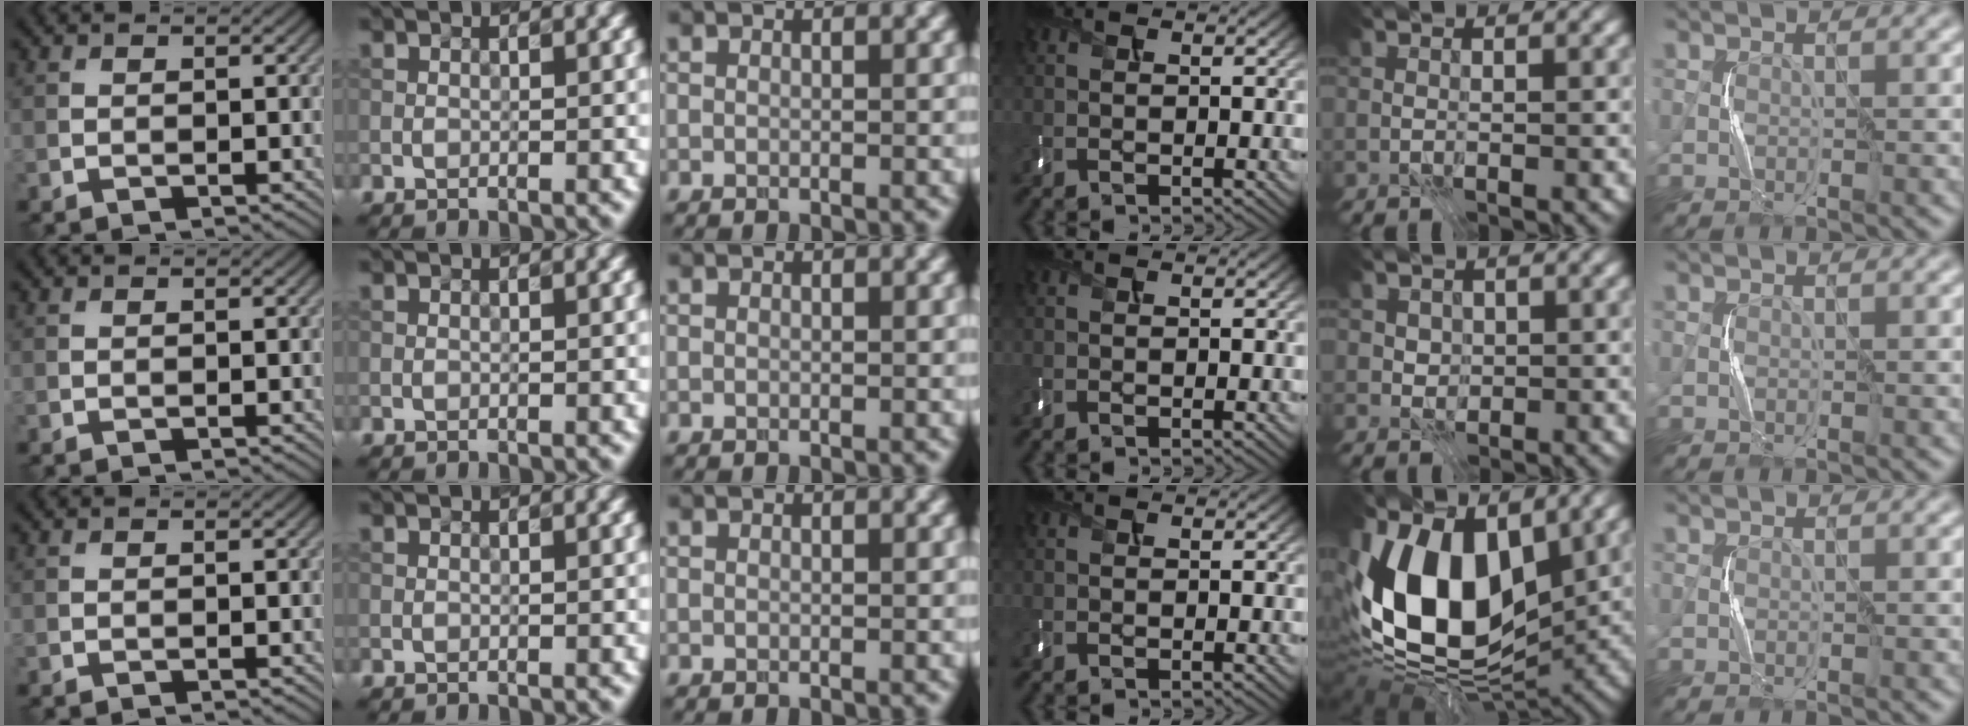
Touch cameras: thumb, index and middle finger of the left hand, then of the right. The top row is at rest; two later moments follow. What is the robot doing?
{"motion": "press", "object": "mouse"}